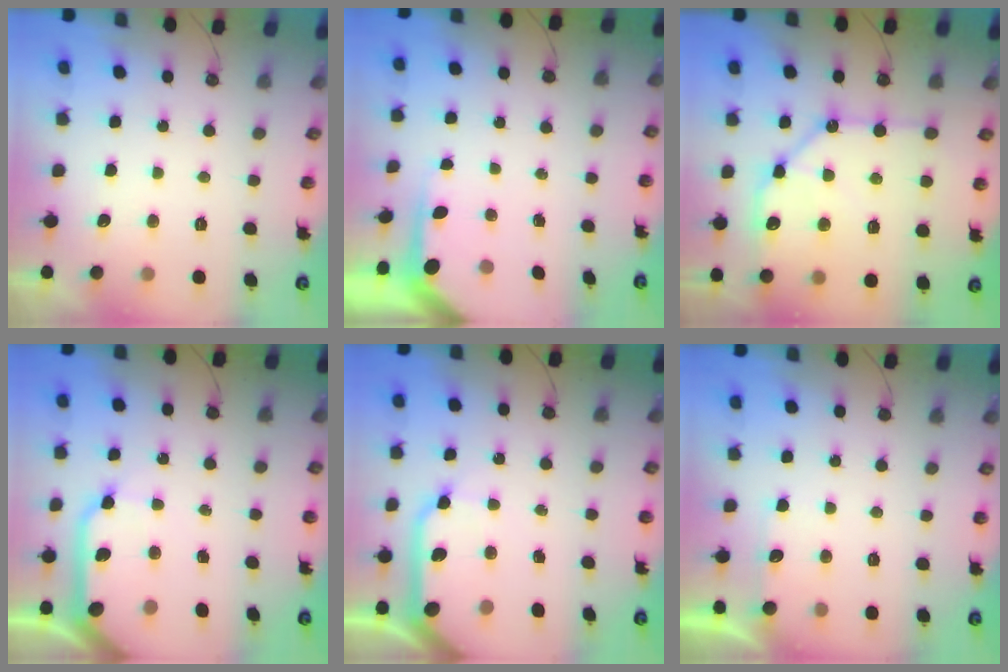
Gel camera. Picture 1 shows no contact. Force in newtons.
{"total": 3.8, "press": 3.8, "slide": 0.4}
{"total": 14.9, "press": 14.8, "slide": 1.8}
{"total": 13.9, "press": 13.9, "slide": 1.2}
{"total": 13.9, "press": 13.9, "slide": 1.2}
{"total": 4.3, "press": 4.3, "slide": 0.6}